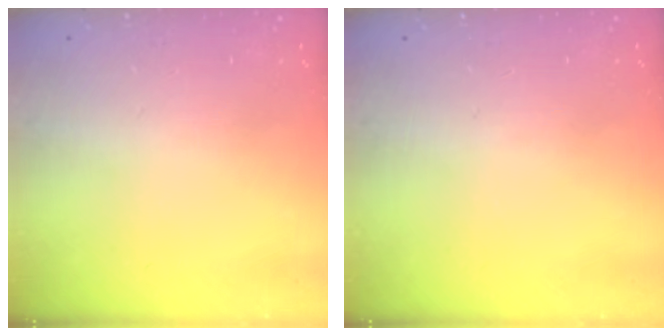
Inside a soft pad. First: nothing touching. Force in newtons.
{"total": 0.0}